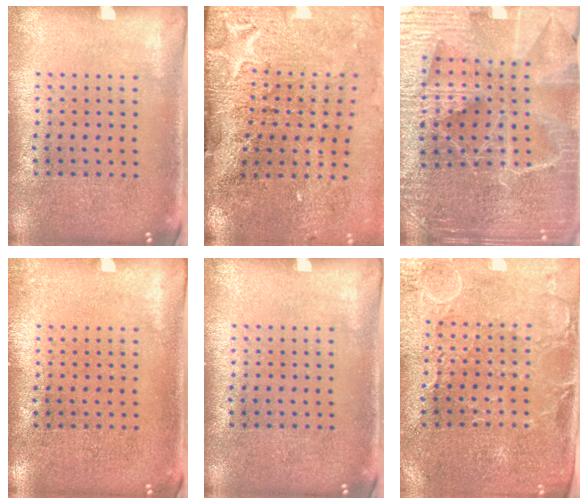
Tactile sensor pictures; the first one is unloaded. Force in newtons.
{"total": 4.1, "press": 3.4, "slide": 2.3}
{"total": 4.9, "press": 4.5, "slide": 2.0}
{"total": 0.7, "press": 0.7, "slide": 0.2}
{"total": 0.0}
{"total": 0.7, "press": 0.5, "slide": 0.4}